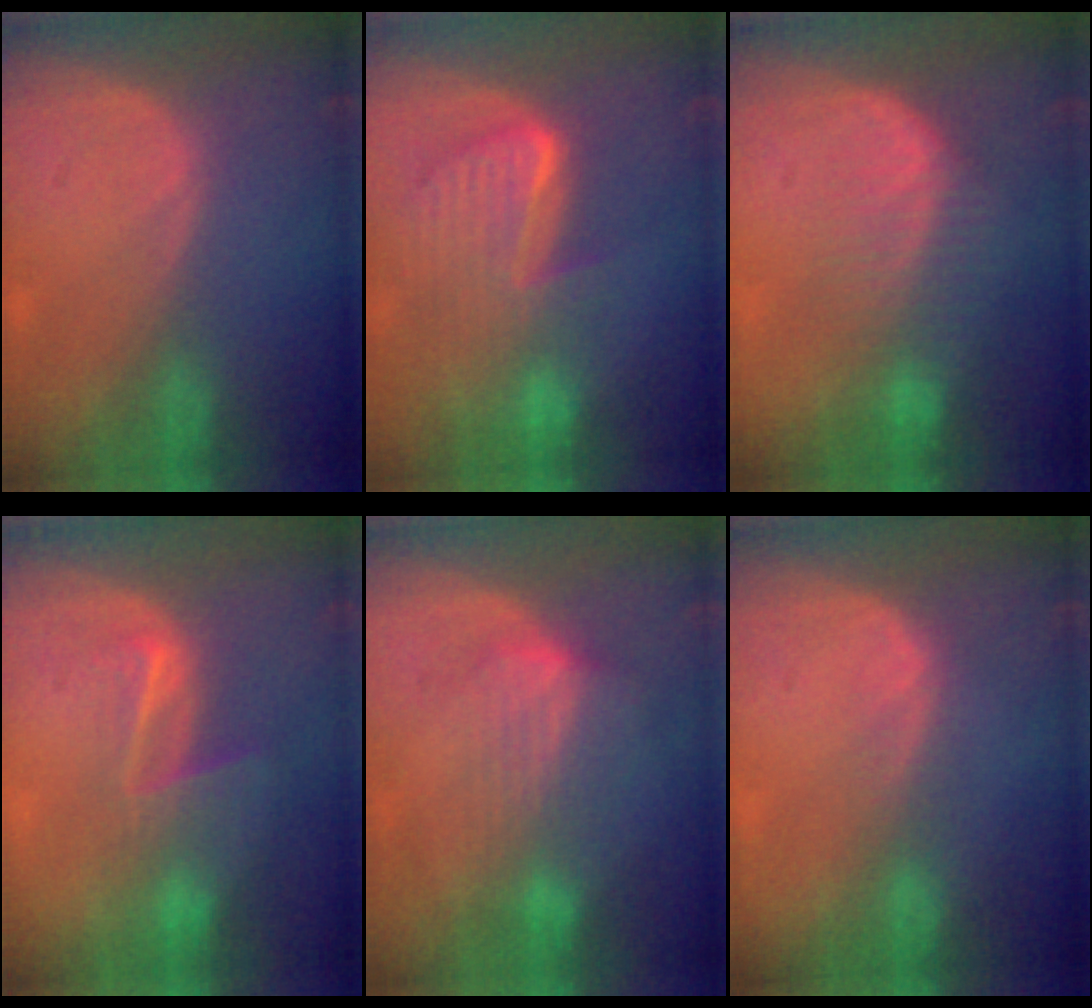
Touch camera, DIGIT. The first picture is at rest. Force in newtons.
{"total": 9.9, "press": 8.5, "slide": 5.0}
{"total": 7.2, "press": 6.6, "slide": 2.8}
{"total": 6.5, "press": 5.6, "slide": 3.4}
{"total": 7.1, "press": 6.4, "slide": 3.1}
{"total": 2.3, "press": 1.6, "slide": 1.6}